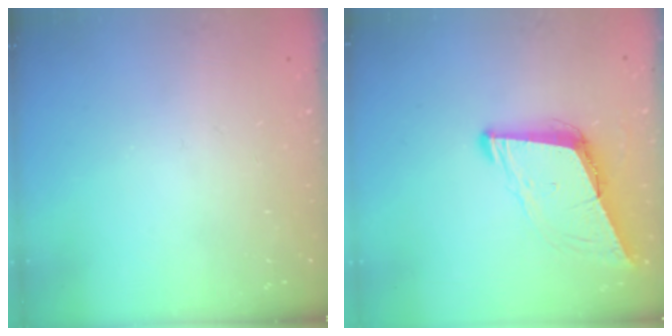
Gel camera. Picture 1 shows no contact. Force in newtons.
{"total": 8.8, "press": 8.0, "slide": 3.6}